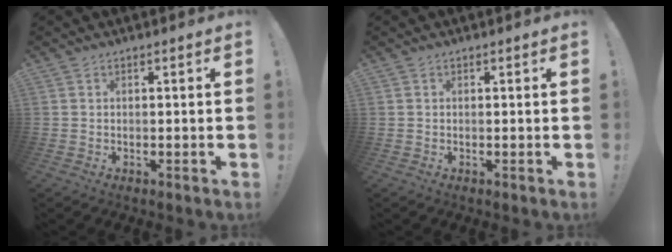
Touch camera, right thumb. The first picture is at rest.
{"total": 0.0}